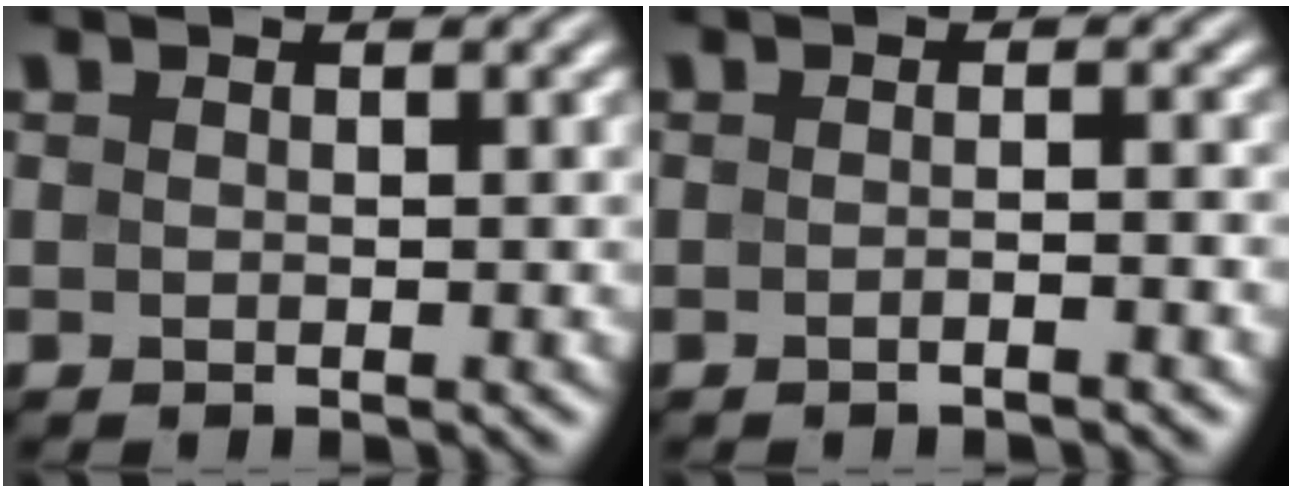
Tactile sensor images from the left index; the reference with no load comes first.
{"total": 1.8, "force": [-0.7, 0.5, 1.5], "torque": [-0.014, 0.001, -0.015]}